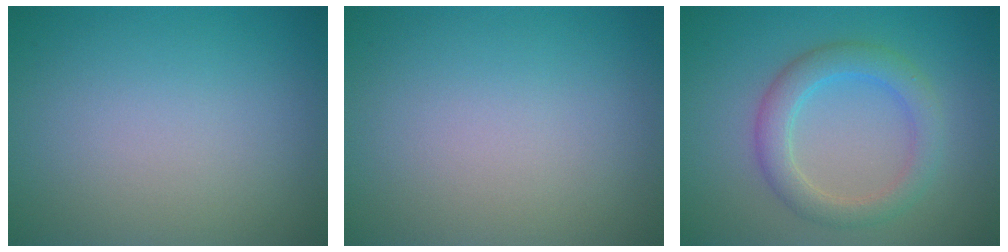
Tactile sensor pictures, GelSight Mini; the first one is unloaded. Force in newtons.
{"total": 0.0}
{"total": 3.6, "press": 3.6, "slide": 0.2}